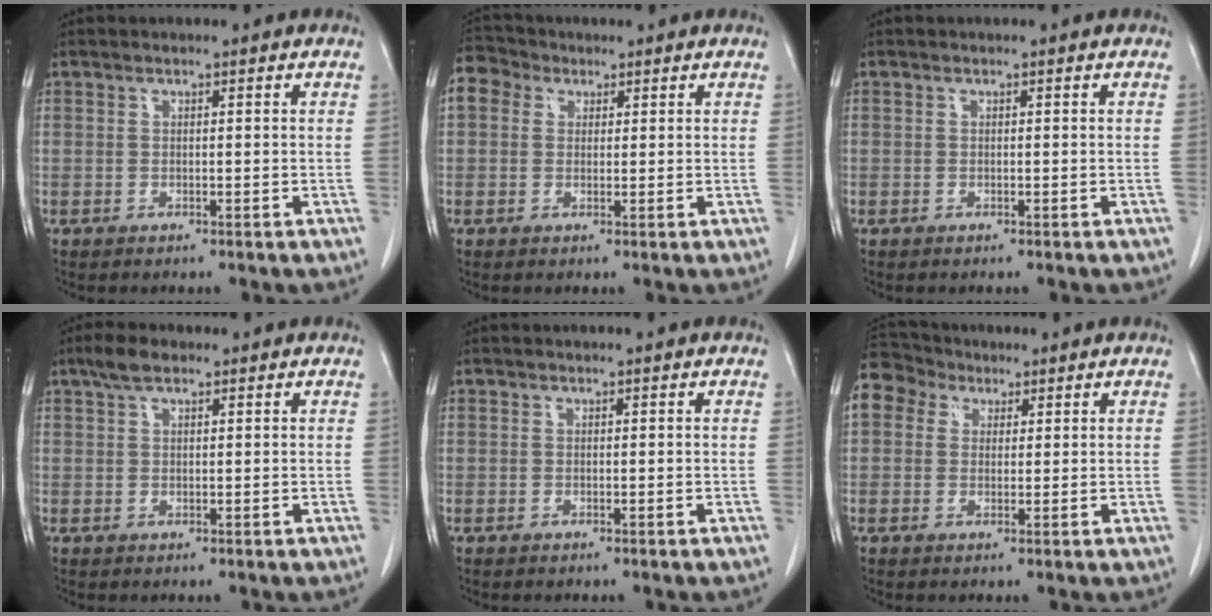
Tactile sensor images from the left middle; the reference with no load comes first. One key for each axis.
{"total": 5.3, "fx": 2.4, "fy": 4.4, "fz": 1.8, "tx": -0.041, "ty": 0.029, "tz": 0.046}
{"total": 0.0}
{"total": 3.1, "fx": 2.1, "fy": 1.3, "fz": 1.9, "tx": -0.040, "ty": 0.013, "tz": 0.039}
{"total": 0.0}
{"total": 11.6, "fx": 5.9, "fy": 9.2, "fz": 4.1, "tx": -0.118, "ty": 0.060, "tz": 0.112}